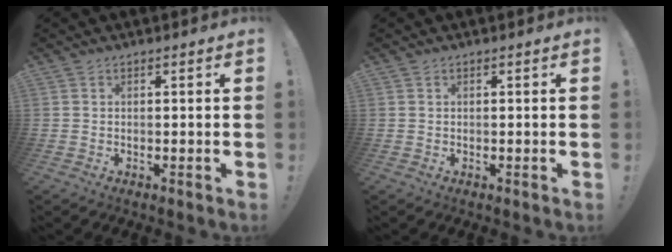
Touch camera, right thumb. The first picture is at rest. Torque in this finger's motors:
{"motor_torque": [0.15, 0.00, -0.08, -0.26, 0.00]}